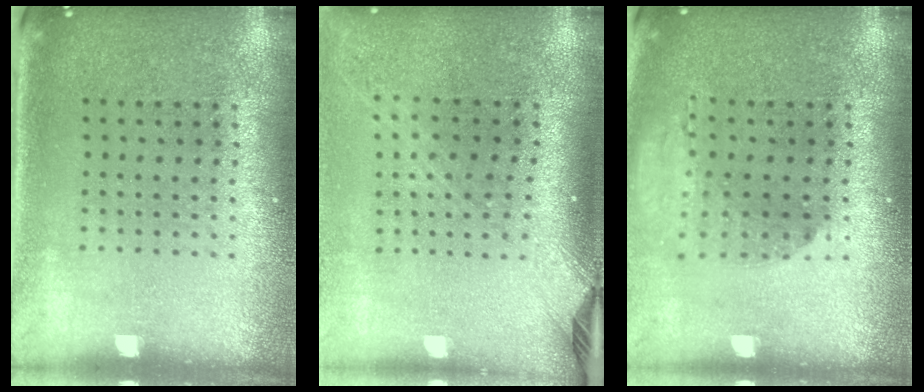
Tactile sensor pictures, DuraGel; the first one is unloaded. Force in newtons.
{"total": 2.2, "press": 1.6, "slide": 1.5}
{"total": 1.2, "press": 1.2, "slide": 0.2}